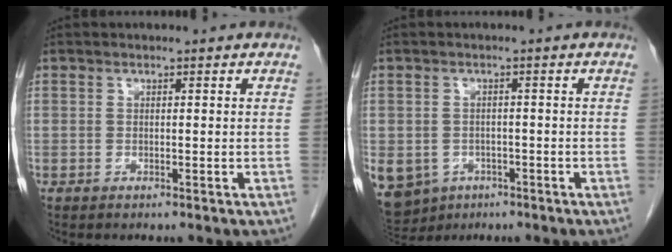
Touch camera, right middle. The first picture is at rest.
{"total": 13.2, "force": [-6.5, 10.5, 4.5], "torque": [-0.140, -0.005, -0.081]}